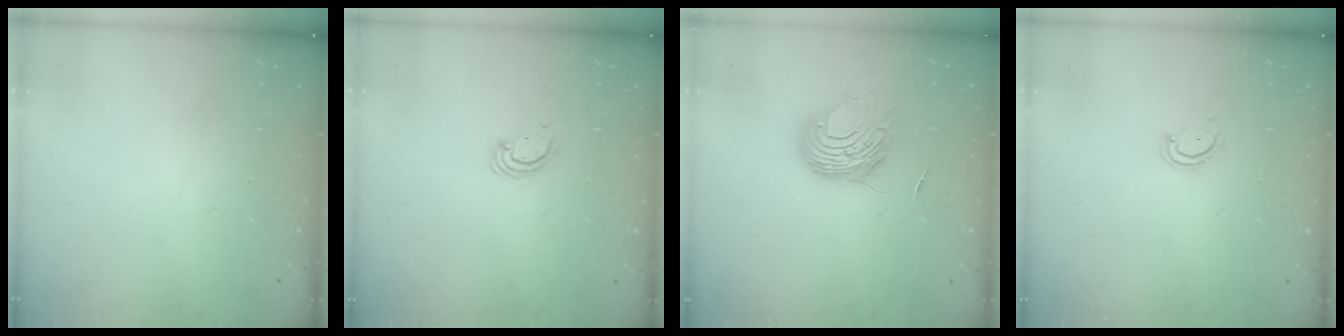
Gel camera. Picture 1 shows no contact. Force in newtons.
{"total": 2.7, "press": 2.7, "slide": 0.2}
{"total": 9.2, "press": 9.2, "slide": 1.1}
{"total": 3.1, "press": 3.1, "slide": 0.2}